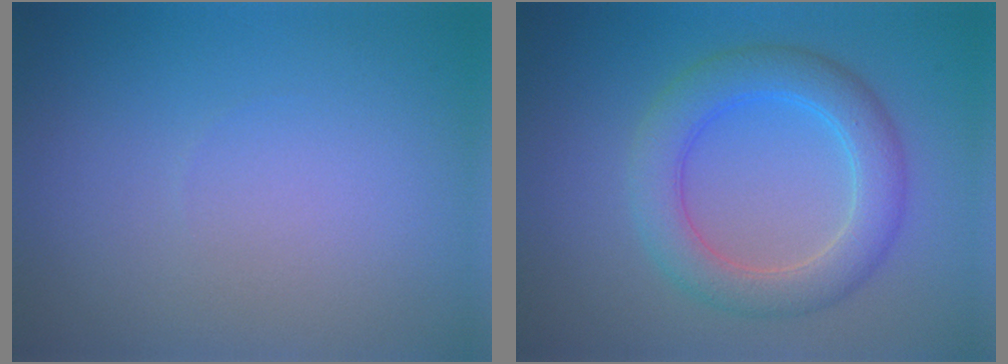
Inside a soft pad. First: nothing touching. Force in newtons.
{"total": 4.9, "press": 4.9, "slide": 0.2}